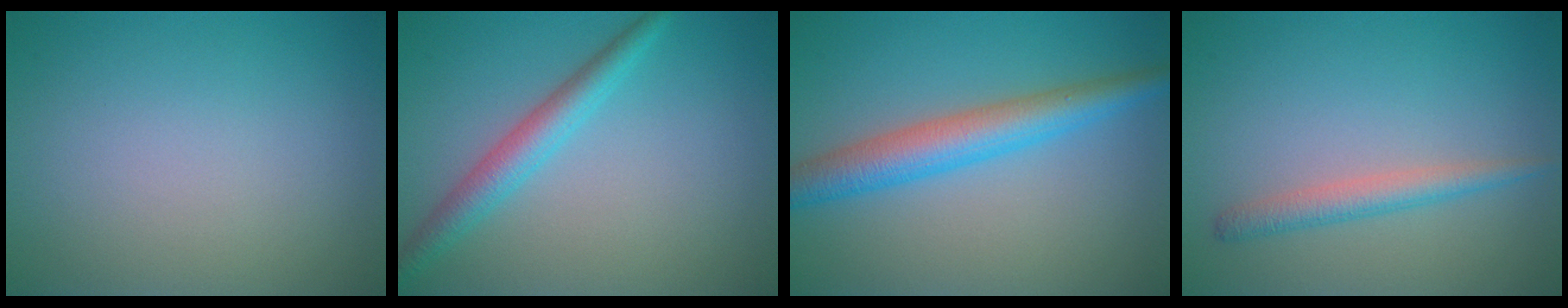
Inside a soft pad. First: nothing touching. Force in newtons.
{"total": 3.2, "press": 3.2, "slide": 0.1}
{"total": 4.9, "press": 4.9, "slide": 0.2}
{"total": 2.2, "press": 2.2, "slide": 0.1}